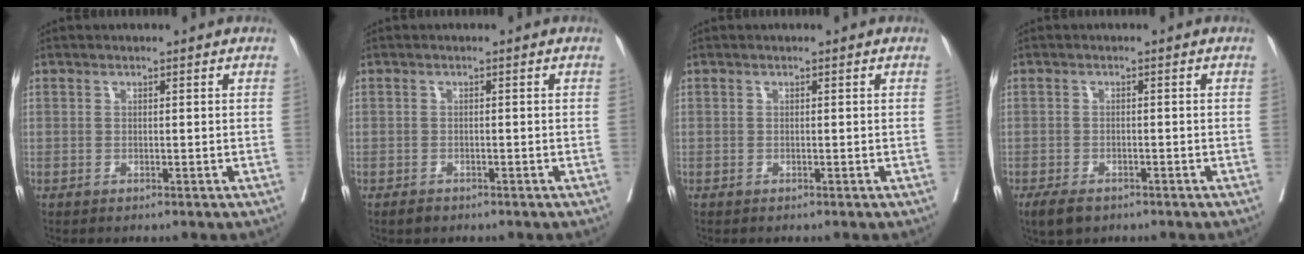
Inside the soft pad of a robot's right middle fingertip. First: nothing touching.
{"total": 1.3, "force": [-1.0, 0.7, 0.5], "torque": [-0.010, 0.000, -0.013]}
{"total": 0.0}
{"total": 3.7, "force": [-2.7, 1.8, 1.9], "torque": [-0.036, -0.006, -0.041]}